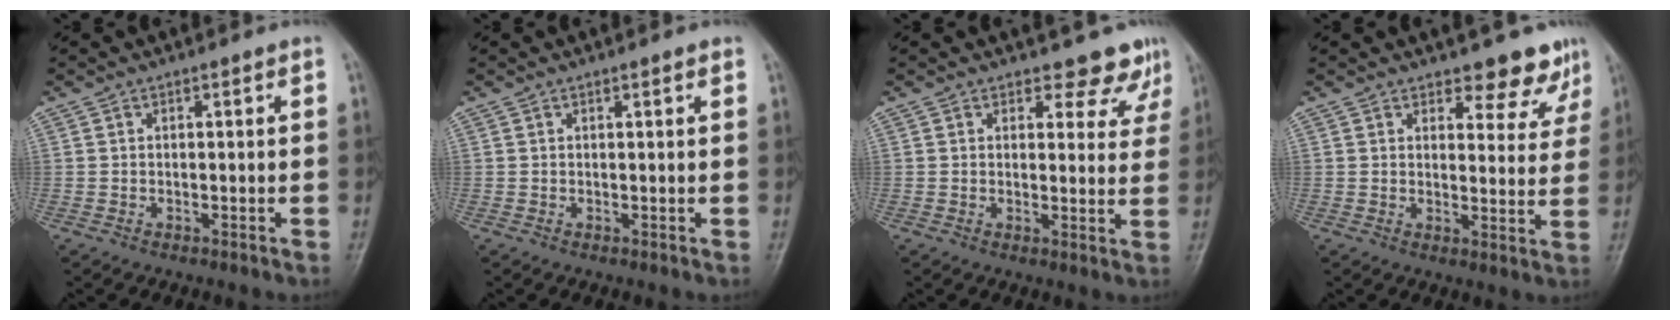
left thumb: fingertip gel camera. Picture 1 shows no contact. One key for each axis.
{"total": 0.8, "fx": 0.6, "fy": 0.1, "fz": 0.6, "tx": -0.007, "ty": 0.000, "tz": 0.006}
{"total": 6.4, "fx": 5.6, "fy": 2.9, "fz": 1.1, "tx": 0.023, "ty": -0.036, "tz": 0.052}
{"total": 7.3, "fx": 6.2, "fy": 3.1, "fz": 2.4, "tx": 0.007, "ty": -0.043, "tz": 0.069}